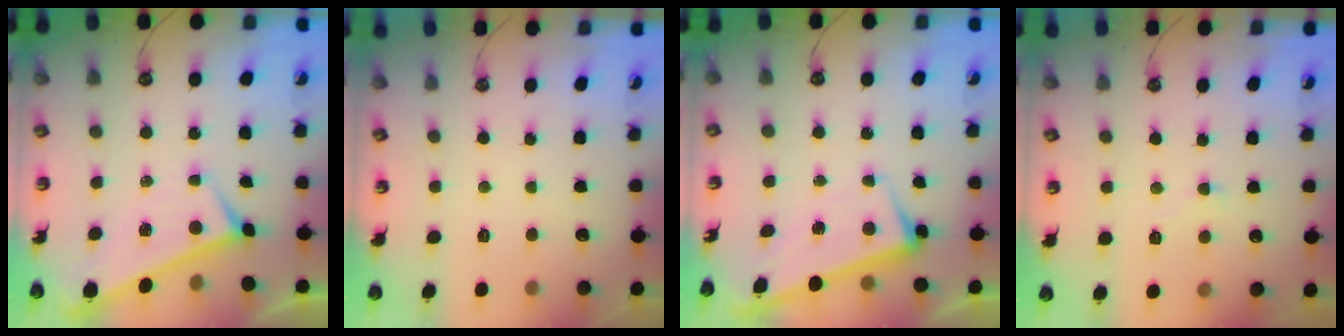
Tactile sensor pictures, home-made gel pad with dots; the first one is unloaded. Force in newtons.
{"total": 0.0}
{"total": 2.4, "press": 2.3, "slide": 0.8}
{"total": 2.4, "press": 2.3, "slide": 0.7}